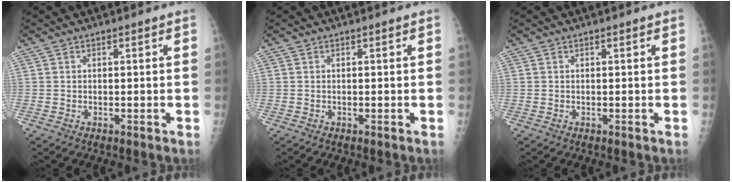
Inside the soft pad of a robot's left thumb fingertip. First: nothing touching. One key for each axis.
{"total": 0.0}
{"total": 0.0}